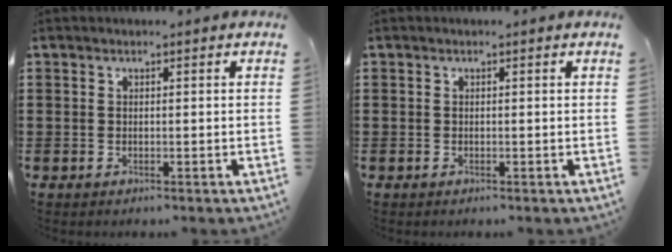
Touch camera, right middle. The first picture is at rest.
{"total": 0.0}